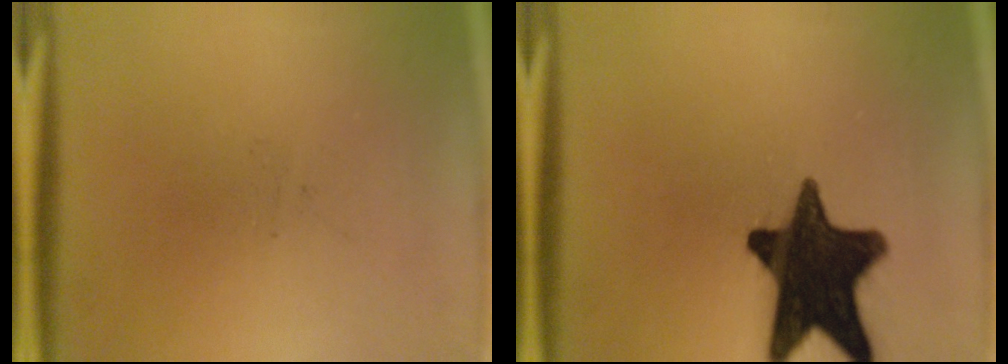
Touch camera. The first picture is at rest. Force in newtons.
{"total": 17.2}